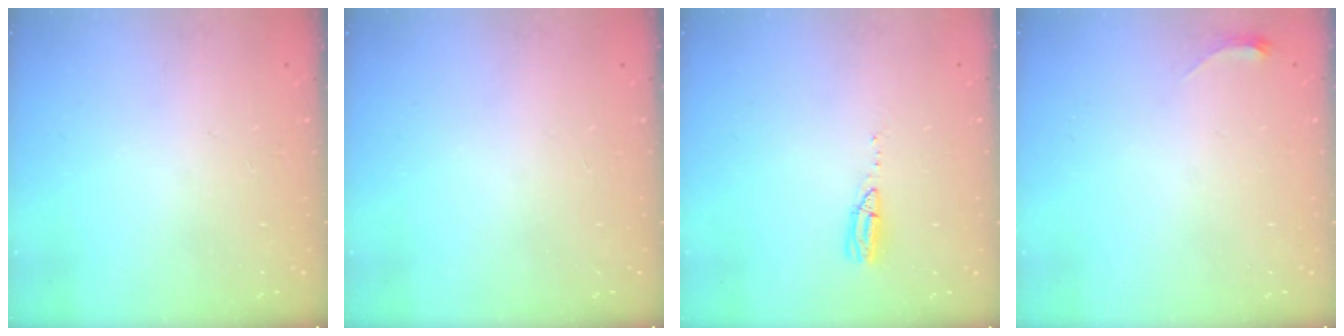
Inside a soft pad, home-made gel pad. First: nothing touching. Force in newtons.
{"total": 0.0}
{"total": 5.6, "press": 5.1, "slide": 2.3}
{"total": 3.3, "press": 3.3, "slide": 0.6}